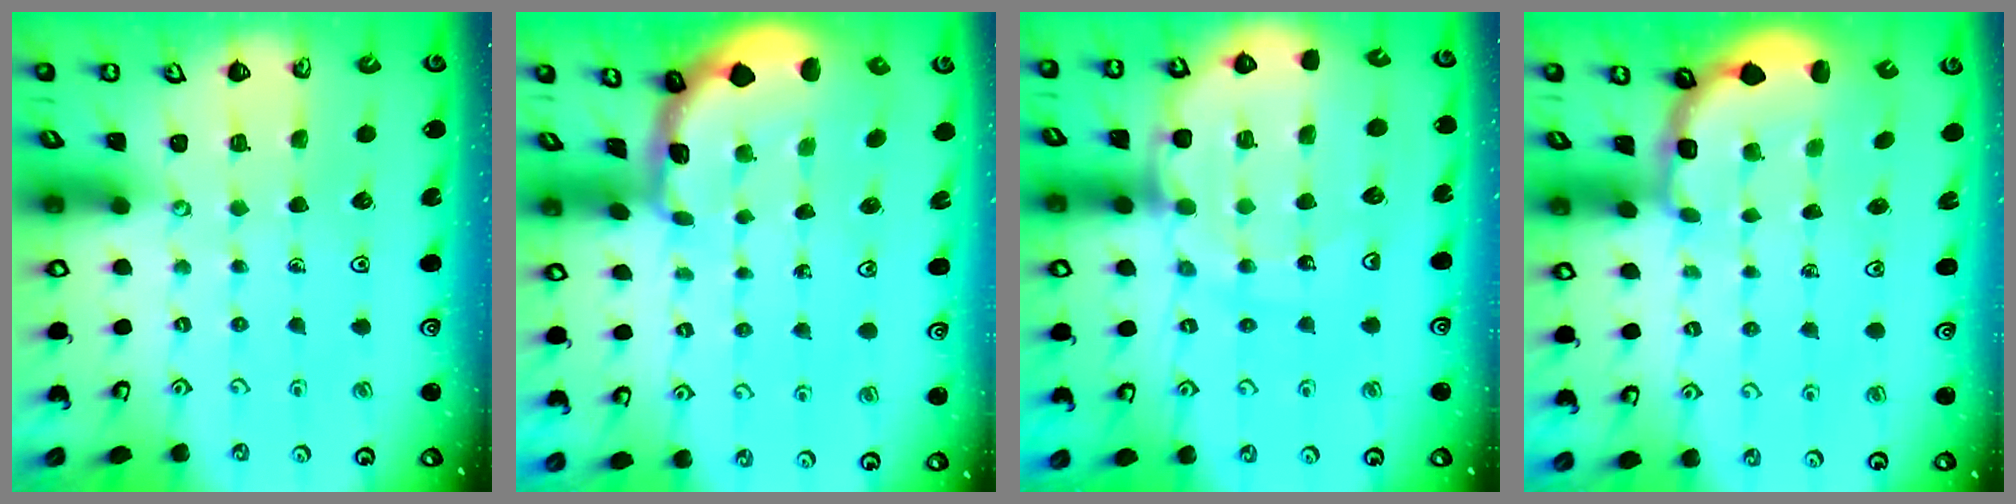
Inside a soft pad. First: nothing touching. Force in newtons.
{"total": 2.3, "press": 2.3, "slide": 0.3}
{"total": 13.7, "press": 13.6, "slide": 1.7}
{"total": 2.8, "press": 2.3, "slide": 1.7}